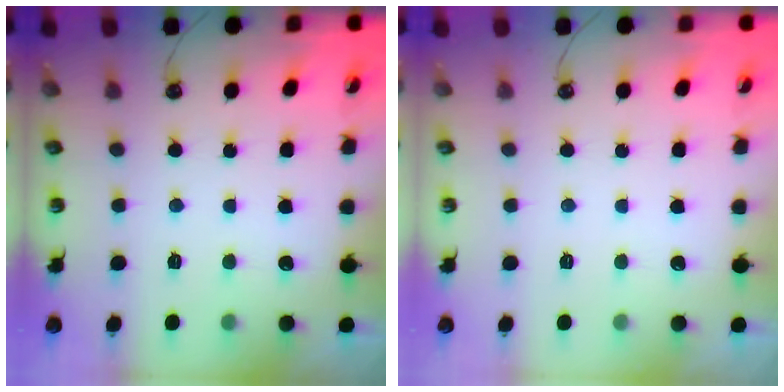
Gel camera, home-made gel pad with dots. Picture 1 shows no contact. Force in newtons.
{"total": 0.0}